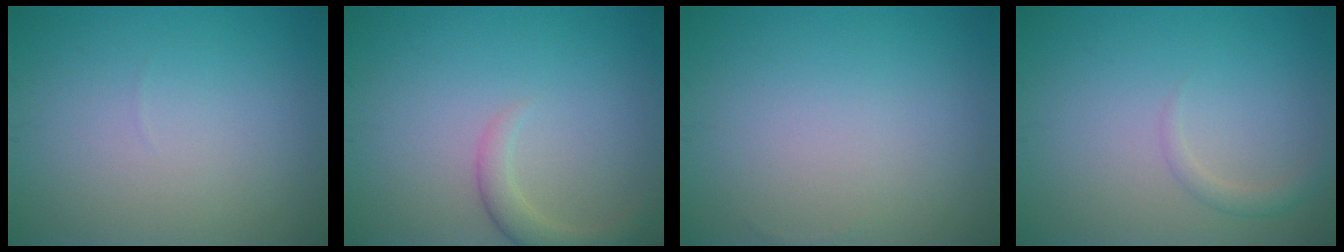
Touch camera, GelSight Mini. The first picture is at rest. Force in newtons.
{"total": 2.3, "press": 2.3, "slide": 0.3}
{"total": 0.0}
{"total": 1.2, "press": 1.2, "slide": 0.1}